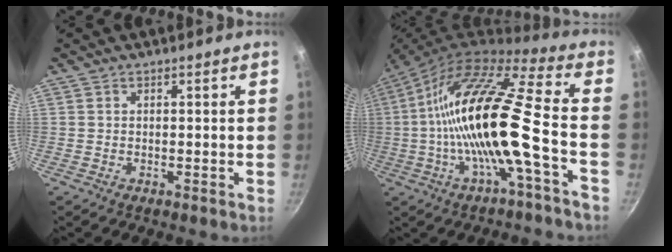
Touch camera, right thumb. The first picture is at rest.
{"total": 18.4, "force": [-4.2, 2.7, 17.7], "torque": [-0.314, 0.035, -0.089]}